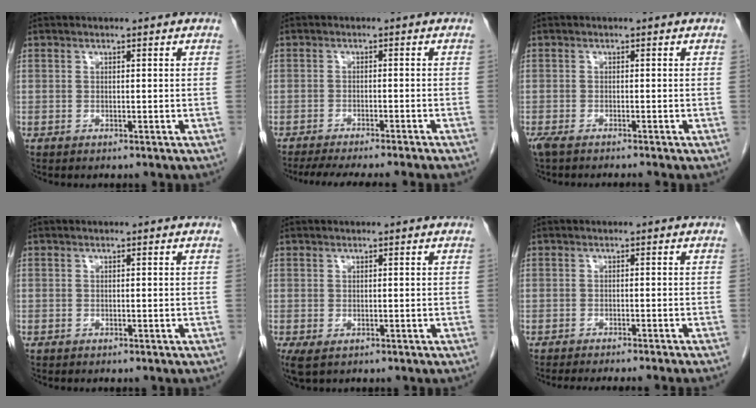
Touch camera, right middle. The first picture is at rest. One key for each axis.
{"total": 11.0, "fx": -9.4, "fy": -0.2, "fz": 5.6, "tx": -0.058, "ty": -0.016, "tz": -0.134}
{"total": 4.0, "fx": -3.4, "fy": 0.1, "fz": 2.2, "tx": -0.031, "ty": -0.009, "tz": -0.057}
{"total": 0.0}
{"total": 3.2, "fx": -1.4, "fy": 1.9, "fz": 2.2, "tx": -0.047, "ty": -0.012, "tz": -0.015}
{"total": 8.9, "fx": -8.0, "fy": -0.7, "fz": 3.9, "tx": -0.025, "ty": -0.021, "tz": -0.105}